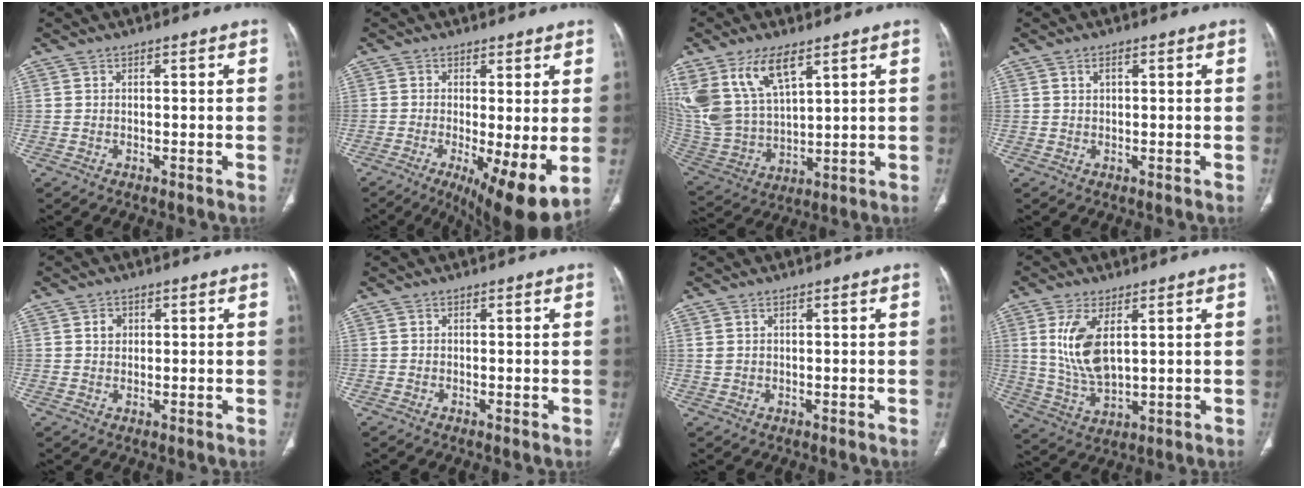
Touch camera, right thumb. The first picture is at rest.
{"total": 12.1, "force": [-2.4, 3.4, 11.3], "torque": [-0.176, -0.029, -0.030]}
{"total": 16.6, "force": [9.0, 8.1, 11.4], "torque": [-0.226, -0.028, 0.193]}
{"total": 1.2, "force": [0.6, 0.7, 0.9], "torque": [-0.014, 0.002, 0.011]}
{"total": 1.9, "force": [0.6, 1.6, 0.8], "torque": [-0.005, -0.002, 0.009]}
{"total": 0.0}
{"total": 1.2, "force": [0.7, 0.7, 0.7], "torque": [-0.016, 0.008, 0.021]}
{"total": 10.4, "force": [3.0, 5.0, 8.7], "torque": [-0.173, -0.015, 0.071]}